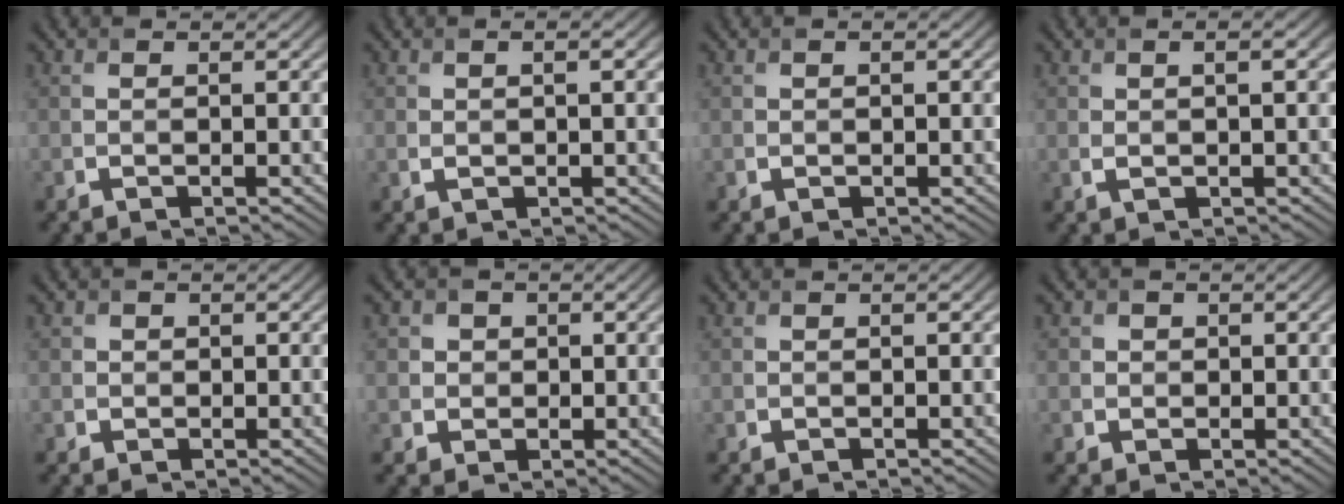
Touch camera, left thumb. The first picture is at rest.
{"total": 1.9, "force": [0.3, 0.7, 1.8], "torque": [-0.037, 0.002, 0.008]}
{"total": 0.6, "force": [0.1, 0.3, 0.6], "torque": [-0.010, 0.001, 0.003]}
{"total": 2.3, "force": [0.3, 0.7, 2.1], "torque": [-0.044, 0.002, 0.008]}
{"total": 1.3, "force": [0.1, 1.3, 0.1], "torque": [0.006, -0.003, 0.000]}
{"total": 3.8, "force": [1.0, 3.6, 0.8], "torque": [-0.022, 0.002, 0.012]}
{"total": 0.0}
{"total": 2.1, "force": [0.4, 2.0, 0.3], "torque": [-0.005, -0.006, 0.009]}